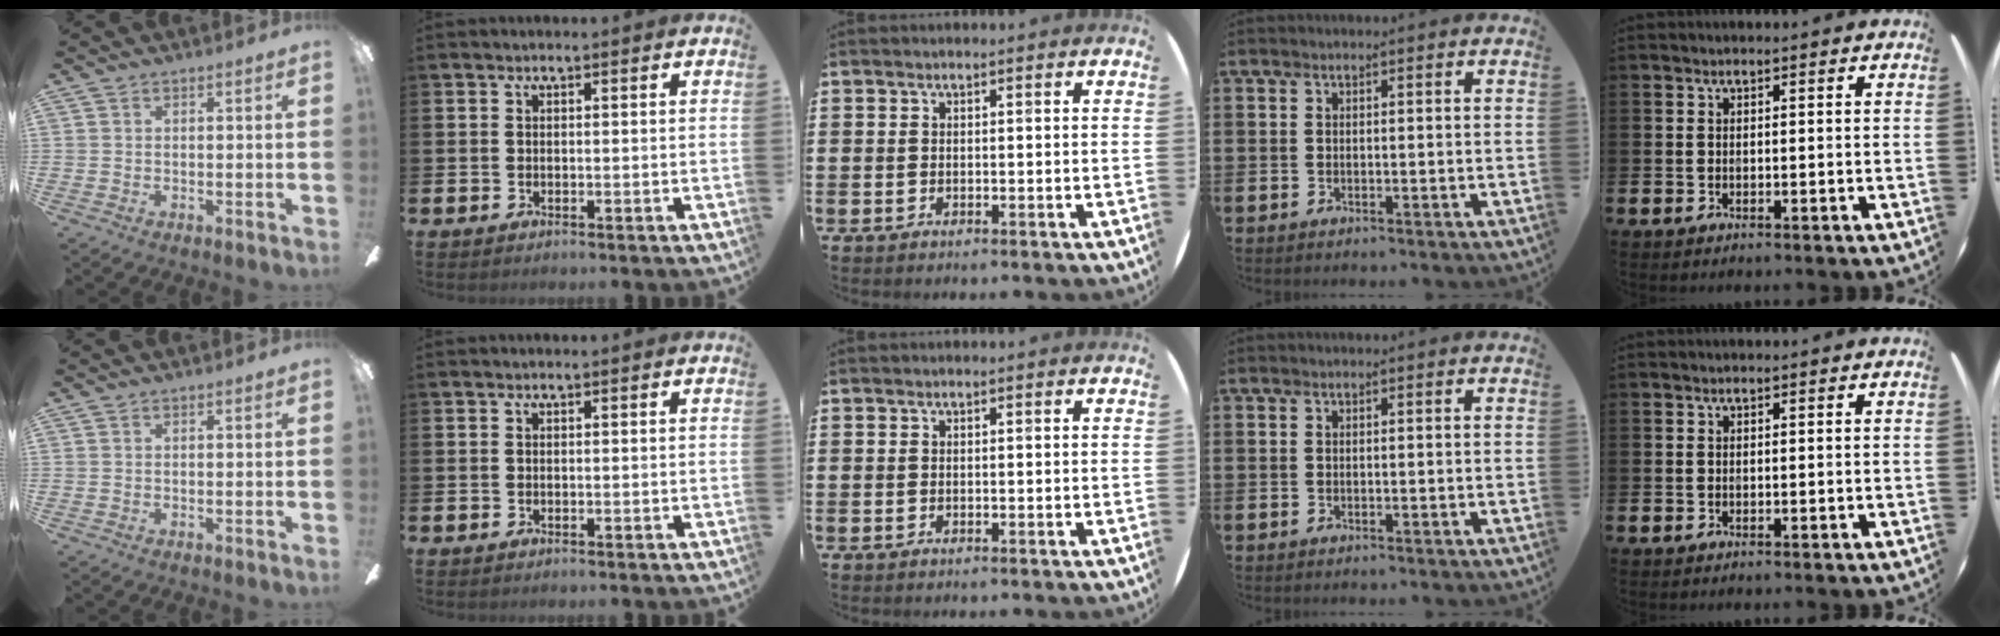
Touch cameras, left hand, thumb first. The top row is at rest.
{}